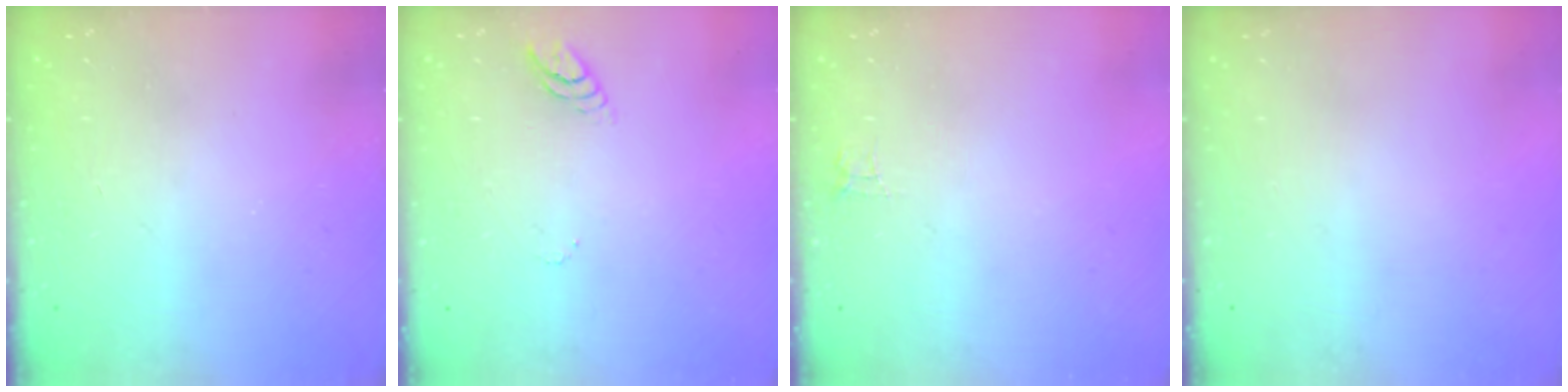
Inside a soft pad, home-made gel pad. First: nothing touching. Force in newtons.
{"total": 3.0, "press": 3.0, "slide": 0.4}
{"total": 2.9, "press": 2.9, "slide": 0.2}
{"total": 0.0}